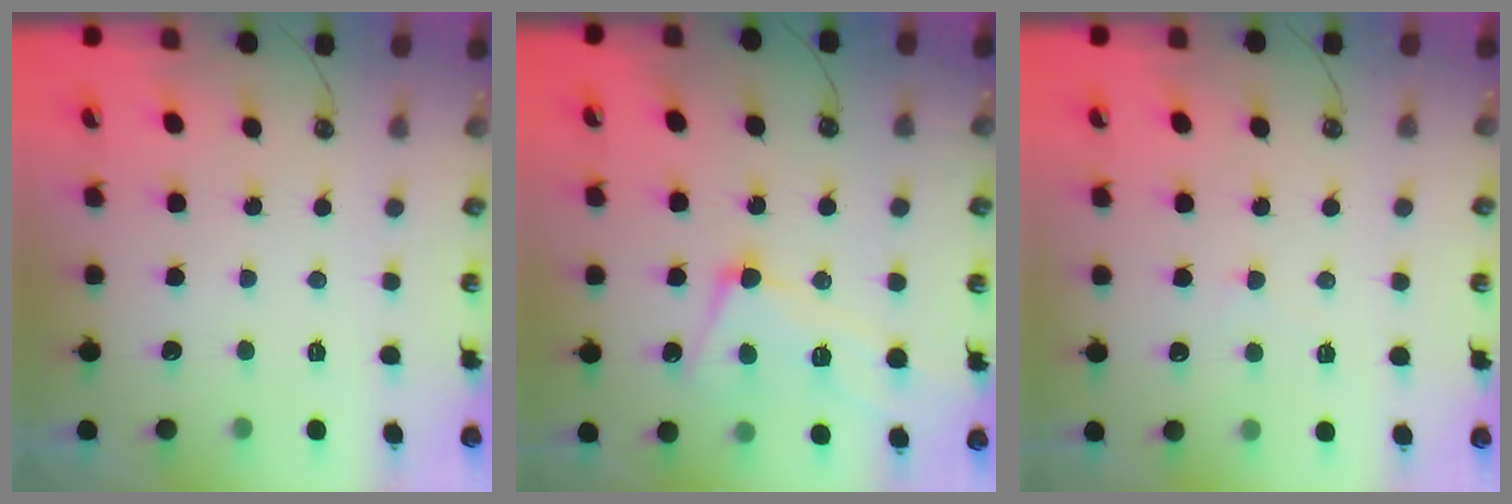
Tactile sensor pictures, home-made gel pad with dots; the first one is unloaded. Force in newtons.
{"total": 4.9, "press": 4.7, "slide": 1.4}
{"total": 0.0}